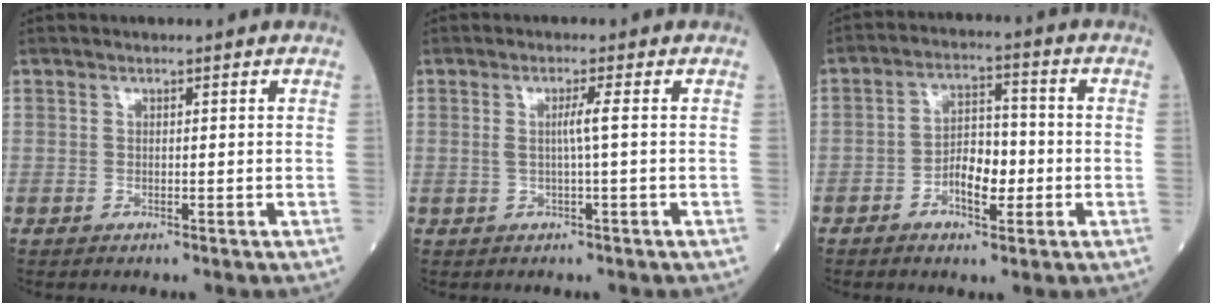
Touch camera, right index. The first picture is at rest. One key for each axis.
{"total": 2.3, "fx": 0.1, "fy": -0.6, "fz": 2.3, "tx": -0.043, "ty": -0.002, "tz": 0.001}
{"total": 6.4, "fx": -2.1, "fy": 2.9, "fz": 5.3, "tx": -0.095, "ty": 0.013, "tz": -0.036}